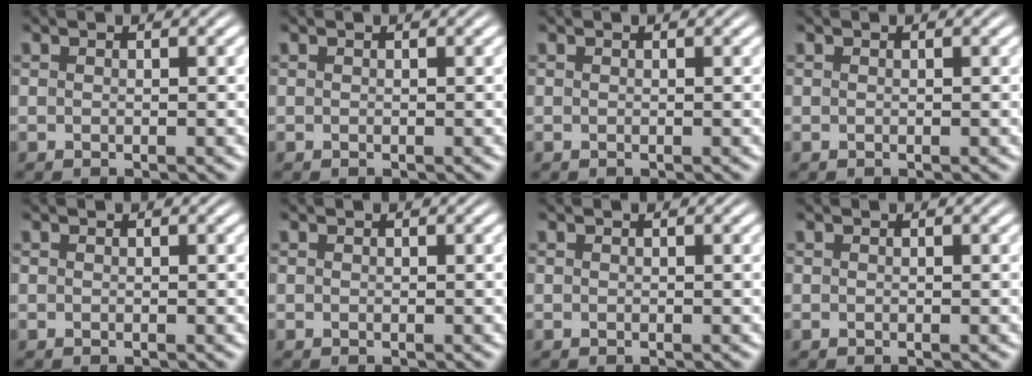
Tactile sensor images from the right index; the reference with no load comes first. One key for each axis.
{"total": 0.0}
{"total": 0.0}
{"total": 0.0}
{"total": 0.0}
{"total": 0.0}
{"total": 0.0}
{"total": 0.0}